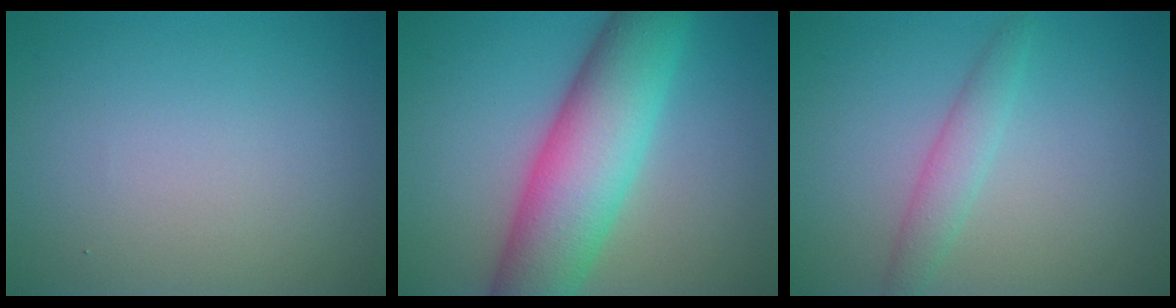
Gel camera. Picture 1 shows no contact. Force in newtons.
{"total": 9.9, "press": 9.9, "slide": 0.1}
{"total": 2.1, "press": 2.1, "slide": 0.0}